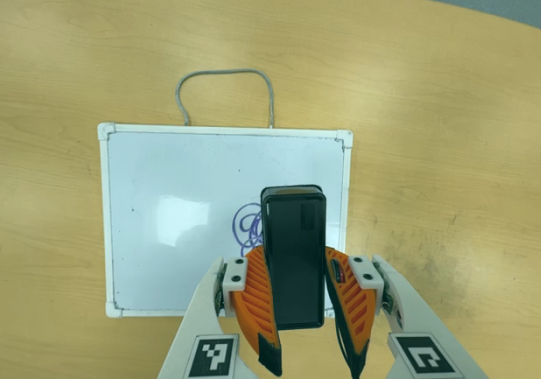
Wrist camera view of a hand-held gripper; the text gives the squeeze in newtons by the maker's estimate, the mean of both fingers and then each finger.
{"total": 7.0, "left": 6.4, "right": 7.6}